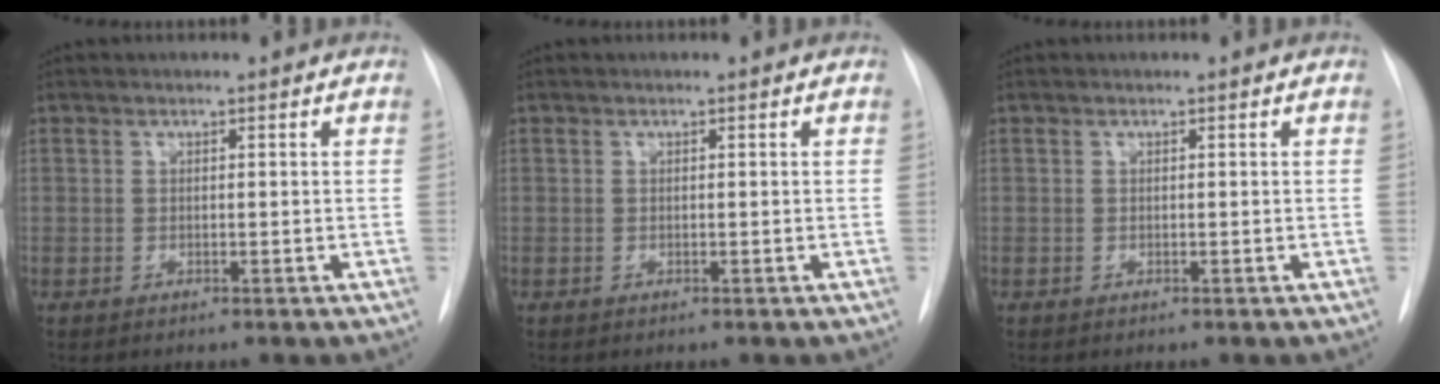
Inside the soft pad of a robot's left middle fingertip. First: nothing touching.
{"total": 0.0}
{"total": 0.0}